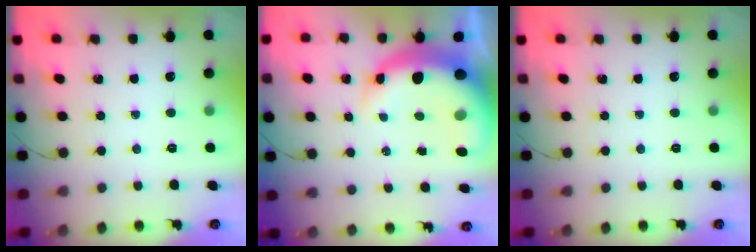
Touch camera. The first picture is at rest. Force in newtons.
{"total": 12.6, "press": 12.1, "slide": 3.2}
{"total": 0.0}